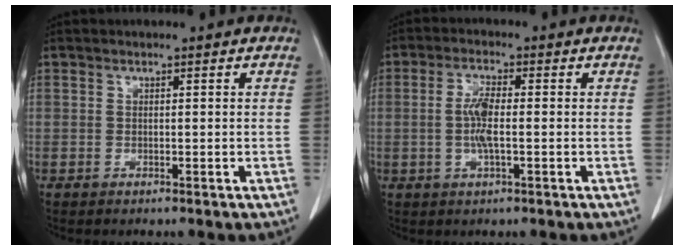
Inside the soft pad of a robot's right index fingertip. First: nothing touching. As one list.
[{"total": 4.7, "force": [-0.3, 0.8, 4.6], "torque": [-0.100, -0.001, -0.008]}]